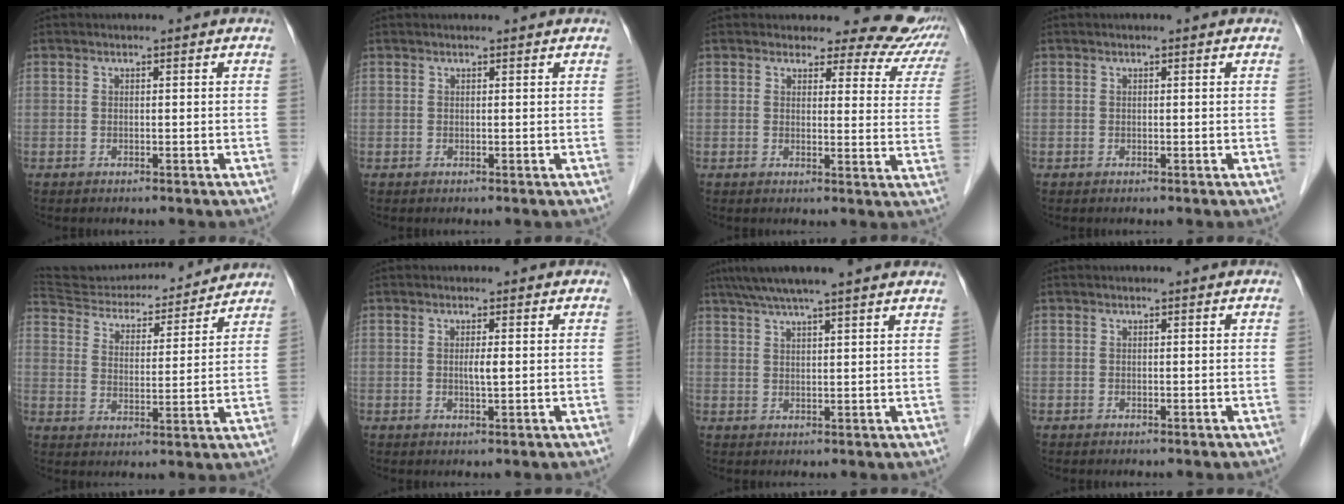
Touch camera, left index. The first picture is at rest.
{"total": 1.5, "force": [1.4, 0.1, 0.4], "torque": [-0.009, 0.017, 0.019]}
{"total": 13.5, "force": [12.5, 4.4, 2.6], "torque": [0.010, -0.055, 0.104]}
{"total": 0.0}
{"total": 20.3, "force": [19.2, 4.0, 5.0], "torque": [-0.086, 0.014, 0.280]}
{"total": 1.4, "force": [0.1, 0.1, 1.4], "torque": [-0.027, -0.001, 0.003]}
{"total": 10.6, "force": [8.7, -0.2, 6.0], "torque": [-0.098, 0.039, 0.117]}
{"total": 0.0}